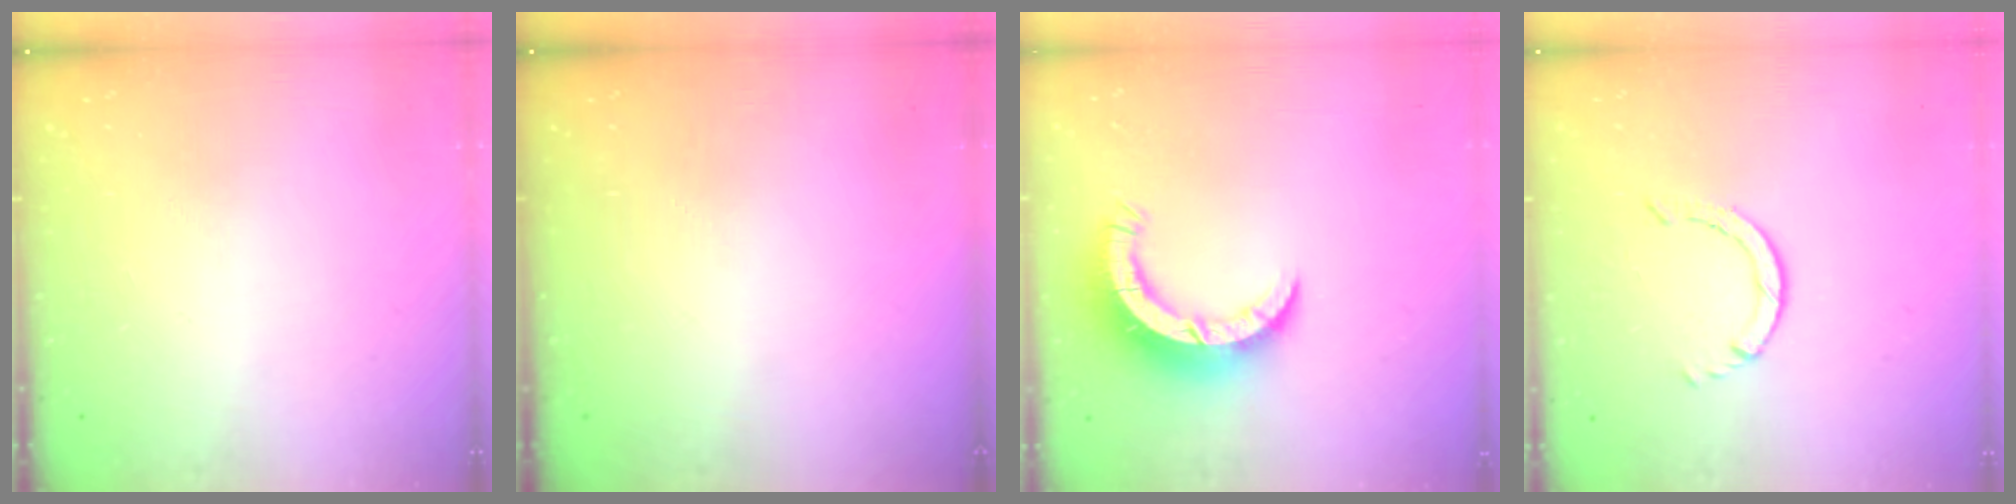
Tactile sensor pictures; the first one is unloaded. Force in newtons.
{"total": 0.0}
{"total": 7.8, "press": 7.8, "slide": 0.8}
{"total": 0.6, "press": 0.6, "slide": 0.1}